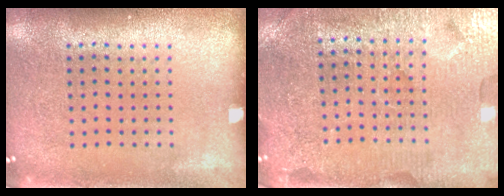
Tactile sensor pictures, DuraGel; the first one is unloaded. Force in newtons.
{"total": 4.3, "press": 4.0, "slide": 1.5}